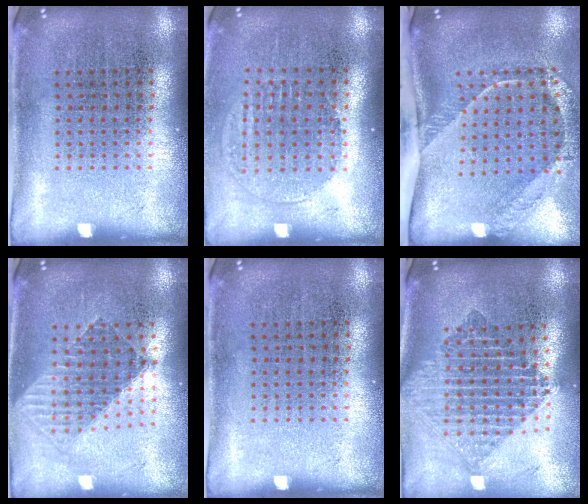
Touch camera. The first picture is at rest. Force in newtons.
{"total": 1.4, "press": 1.2, "slide": 0.6}
{"total": 2.7, "press": 1.8, "slide": 1.9}
{"total": 1.5, "press": 1.3, "slide": 0.8}
{"total": 0.0}
{"total": 2.2, "press": 1.7, "slide": 1.4}